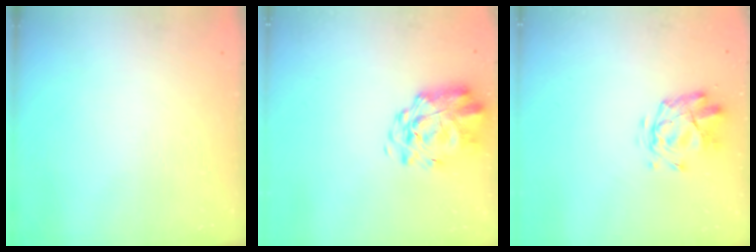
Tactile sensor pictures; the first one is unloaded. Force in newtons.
{"total": 2.6, "press": 2.1, "slide": 1.6}
{"total": 2.6, "press": 2.2, "slide": 1.2}